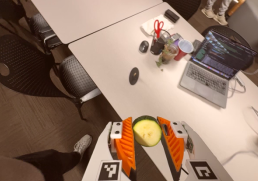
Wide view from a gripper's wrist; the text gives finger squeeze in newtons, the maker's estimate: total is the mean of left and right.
{"total": 8.4, "left": 7.8, "right": 9.0}